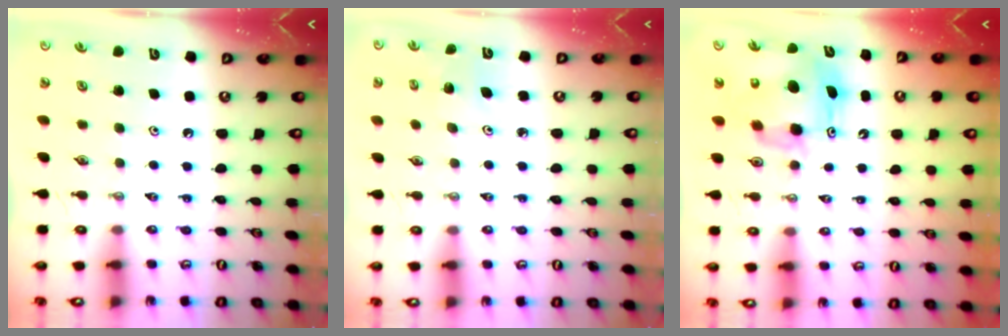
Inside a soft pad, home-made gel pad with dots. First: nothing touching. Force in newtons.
{"total": 2.9, "press": 2.9, "slide": 0.3}
{"total": 11.1, "press": 11.1, "slide": 1.1}